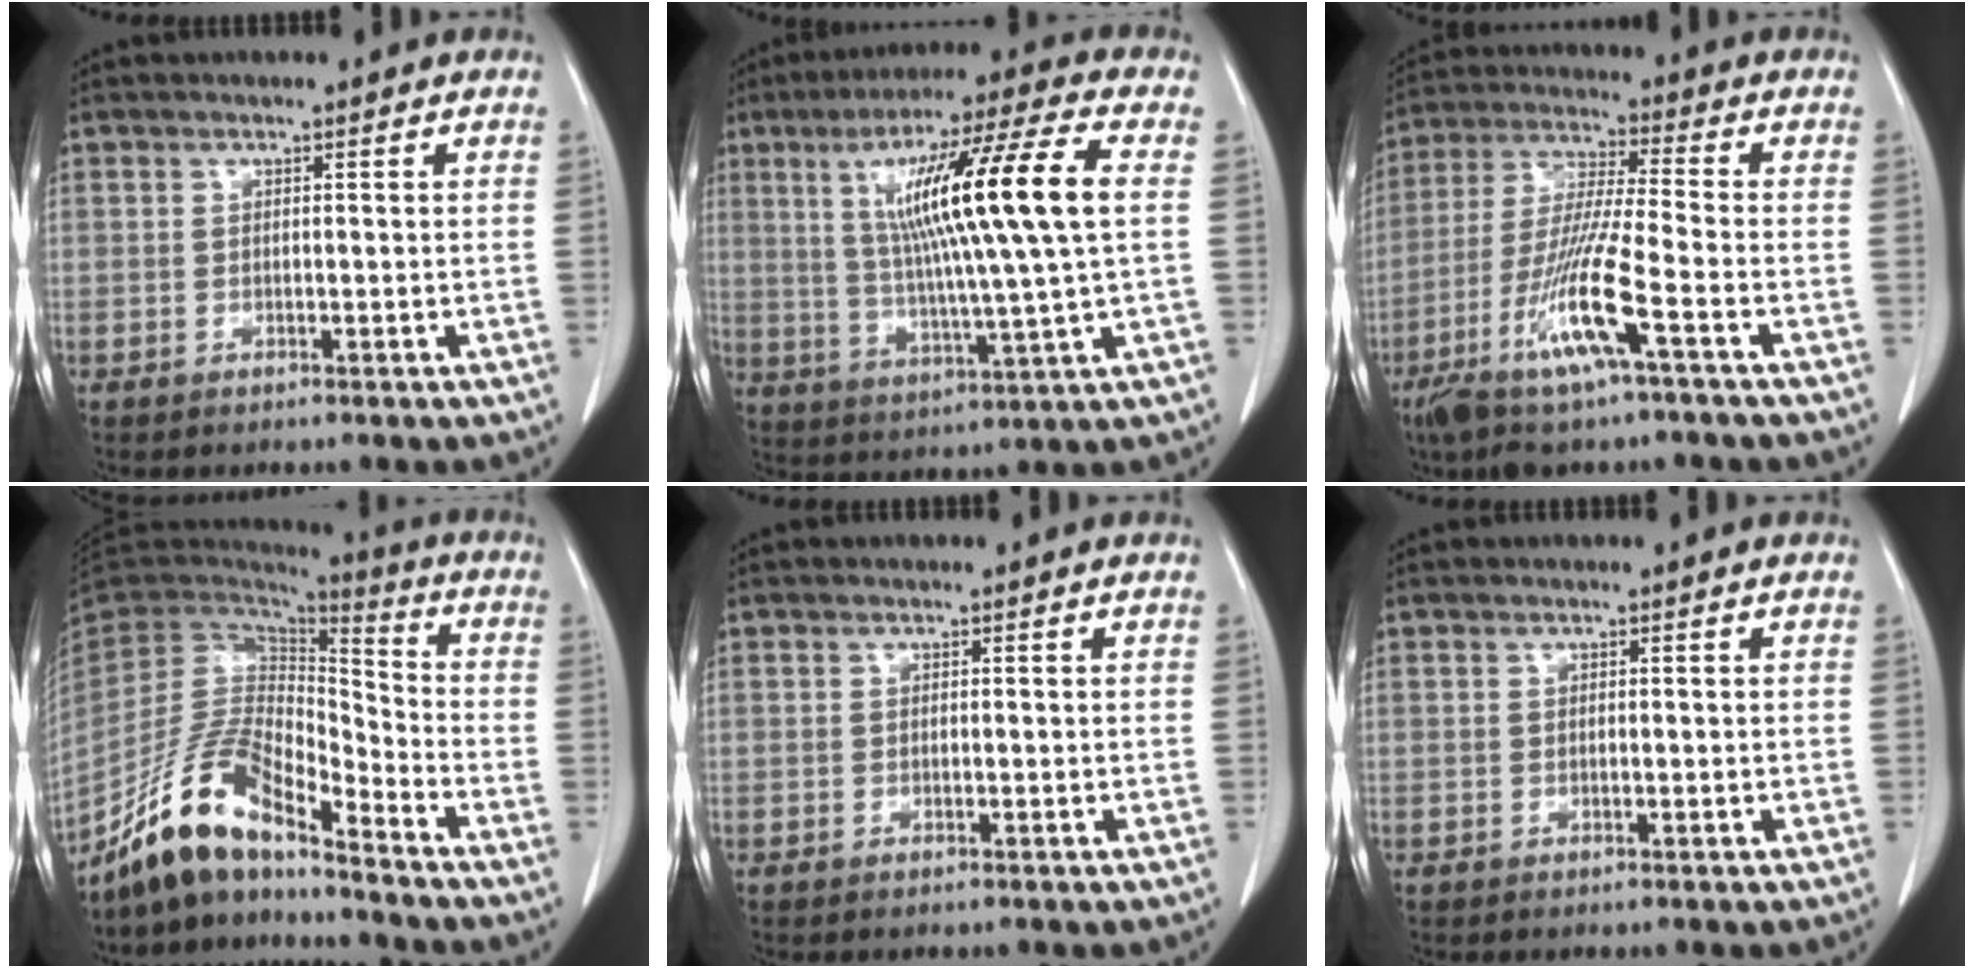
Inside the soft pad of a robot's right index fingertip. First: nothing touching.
{"total": 18.9, "force": [3.6, -0.1, 18.5], "torque": [-0.317, 0.013, 0.054]}
{"total": 14.2, "force": [-6.3, 0.1, 12.8], "torque": [-0.270, -0.025, -0.122]}
{"total": 15.4, "force": [-12.5, 4.0, 8.1], "torque": [-0.159, 0.010, -0.235]}
{"total": 0.0}
{"total": 0.0}